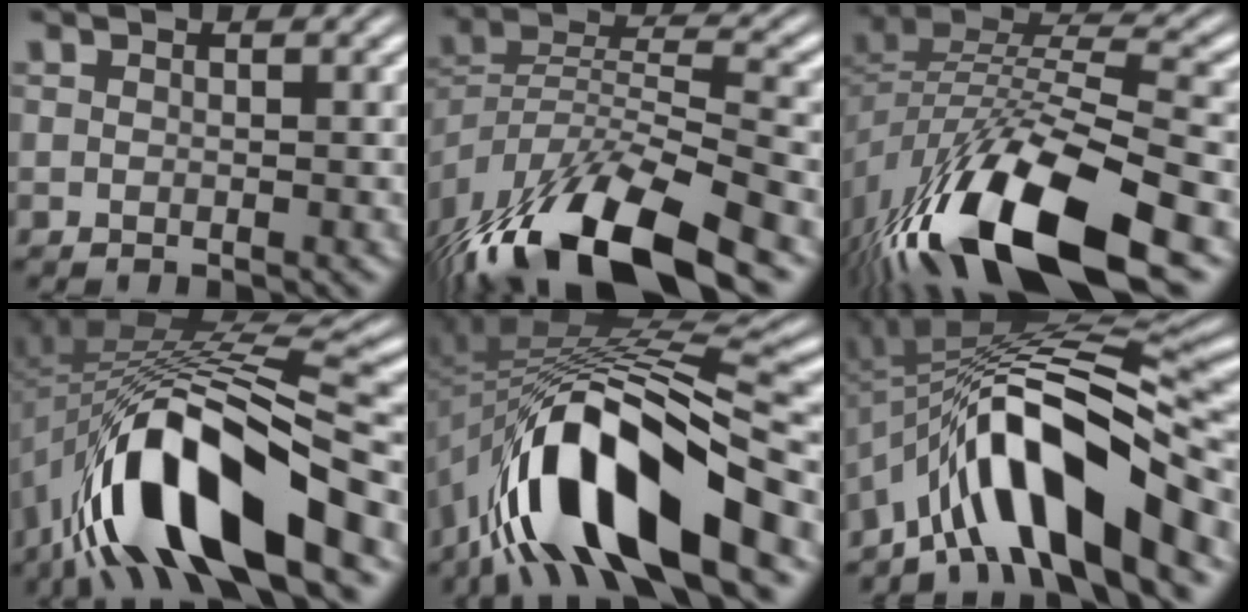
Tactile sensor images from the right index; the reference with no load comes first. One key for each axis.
{"total": 10.8, "fx": -4.1, "fy": 5.7, "fz": 8.2, "tx": -0.172, "ty": -0.045, "tz": -0.047}
{"total": 13.3, "fx": -3.4, "fy": 7.0, "fz": 10.8, "tx": -0.205, "ty": -0.042, "tz": -0.036}
{"total": 13.8, "fx": -3.5, "fy": 6.5, "fz": 11.7, "tx": -0.223, "ty": -0.019, "tz": -0.044}
{"total": 15.2, "fx": -2.9, "fy": 7.4, "fz": 13.0, "tx": -0.239, "ty": -0.013, "tz": -0.040}
{"total": 15.3, "fx": -1.8, "fy": 7.7, "fz": 13.1, "tx": -0.225, "ty": -0.004, "tz": -0.021}